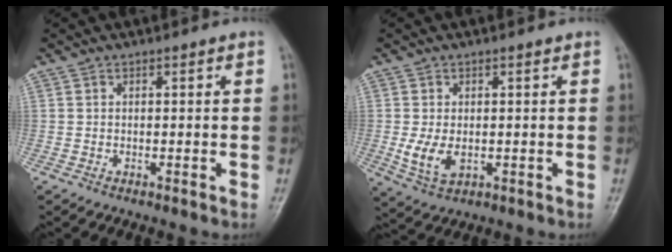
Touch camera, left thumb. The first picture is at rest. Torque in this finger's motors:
{"motor_torque": [-0.16, 0.23, 0.17, -0.07, 0.02]}